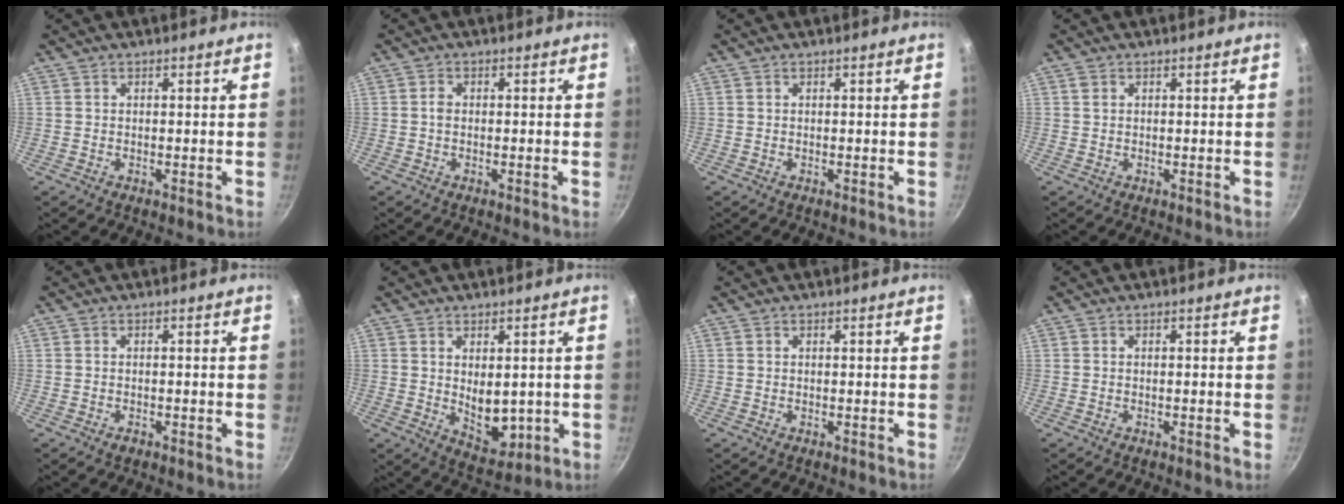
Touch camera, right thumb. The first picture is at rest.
{"total": 1.5, "force": [-0.3, 0.7, 1.2], "torque": [-0.030, 0.006, -0.011]}
{"total": 0.0}
{"total": 0.8, "force": [0.3, 0.6, 0.5], "torque": [-0.009, 0.001, 0.006]}
{"total": 1.0, "force": [-0.7, 0.4, 0.6], "torque": [-0.017, 0.005, -0.010]}
{"total": 8.1, "force": [0.3, 4.9, 6.4], "torque": [-0.079, -0.026, 0.023]}
{"total": 0.0}
{"total": 0.7, "force": [-0.2, 0.0, 0.6], "torque": [-0.014, 0.002, -0.005]}